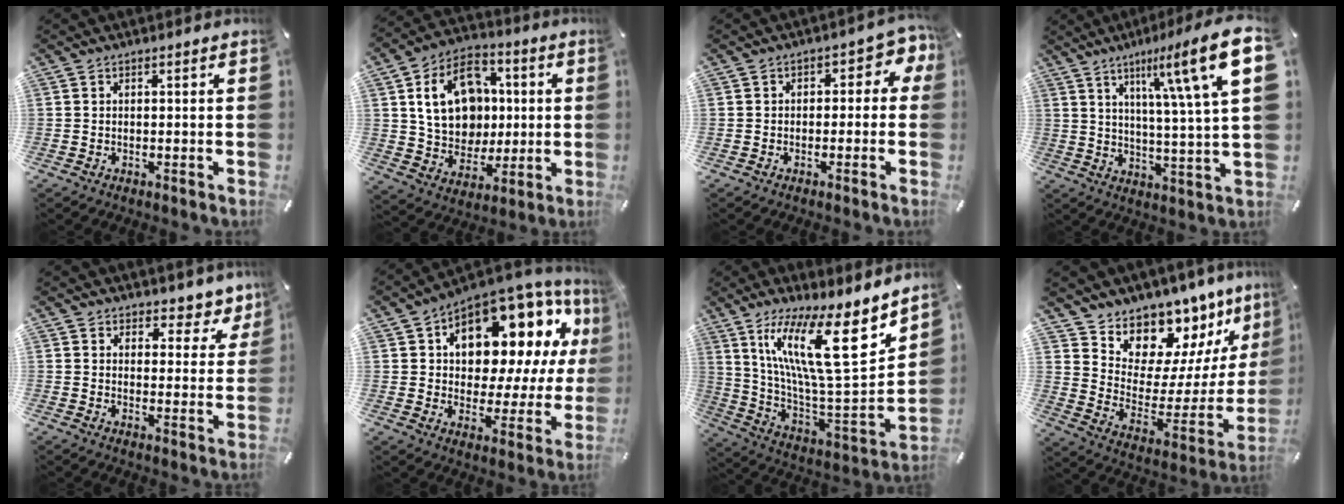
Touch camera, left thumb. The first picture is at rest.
{"total": 17.1, "force": [2.4, 14.1, 9.3], "torque": [-0.160, 0.020, 0.053]}
{"total": 4.3, "force": [-0.4, 3.0, 3.0], "torque": [-0.037, 0.007, -0.017]}
{"total": 18.3, "force": [8.5, 2.9, 16.0], "torque": [-0.242, -0.038, 0.116]}
{"total": 6.4, "force": [5.1, 3.8, 0.6], "torque": [0.009, -0.050, 0.087]}
{"total": 15.8, "force": [8.5, 9.6, 9.3], "torque": [-0.137, -0.075, 0.143]}
{"total": 22.9, "force": [12.7, 5.9, 18.1], "torque": [-0.300, -0.097, 0.206]}
{"total": 12.1, "force": [11.0, 5.1, -0.5], "torque": [0.001, -0.144, 0.192]}